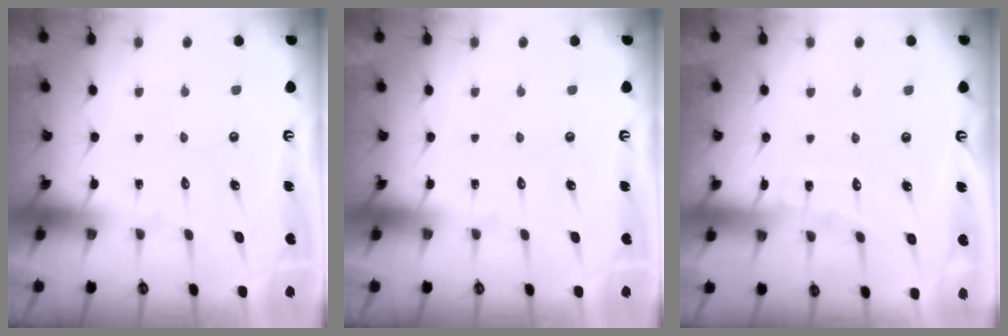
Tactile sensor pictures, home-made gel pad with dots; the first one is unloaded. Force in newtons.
{"total": 0.0}
{"total": 5.2, "press": 5.2, "slide": 0.5}